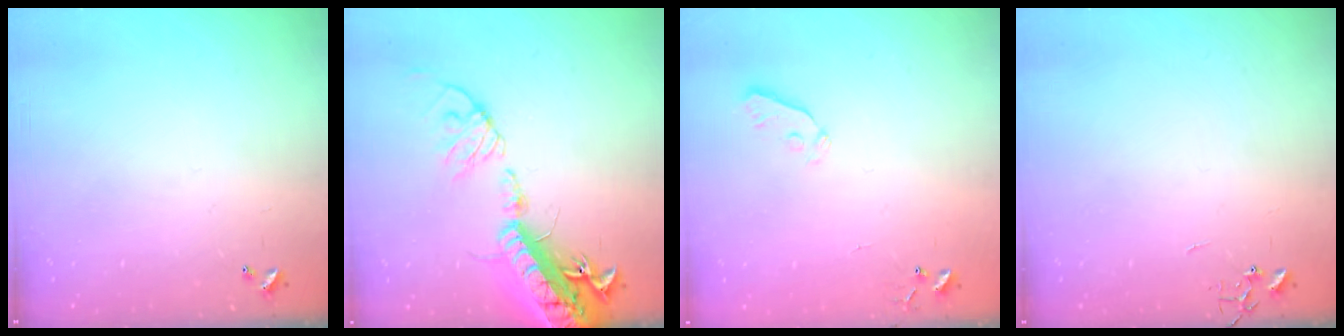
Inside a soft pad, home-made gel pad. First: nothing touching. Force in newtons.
{"total": 23.1, "press": 22.6, "slide": 4.7}
{"total": 3.2, "press": 3.1, "slide": 0.6}
{"total": 0.0}